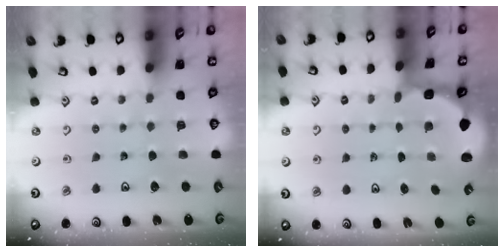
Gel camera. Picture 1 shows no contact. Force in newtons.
{"total": 1.7, "press": 1.4, "slide": 0.9}